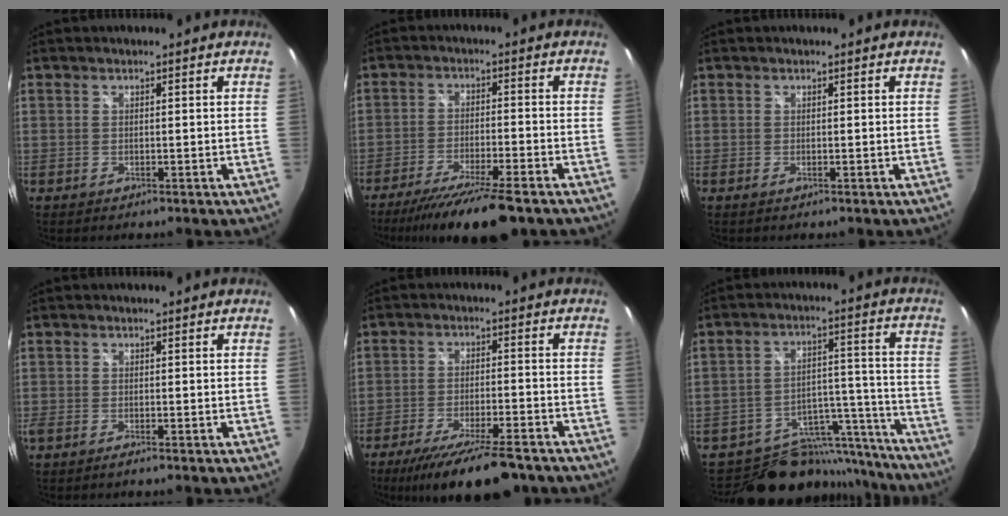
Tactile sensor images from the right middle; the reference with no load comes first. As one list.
[{"total": 13.7, "force": [-10.9, 1.3, 8.2], "torque": [-0.161, -0.030, -0.176]}, {"total": 0.0}, {"total": 1.0, "force": [-0.8, -0.1, 0.6], "torque": [-0.012, -0.003, -0.018]}, {"total": 14.9, "force": [-11.7, 2.8, 8.8], "torque": [-0.170, -0.032, -0.182]}, {"total": 19.8, "force": [-17.7, 7.8, 4.2], "torque": [-0.069, 0.059, -0.236]}]